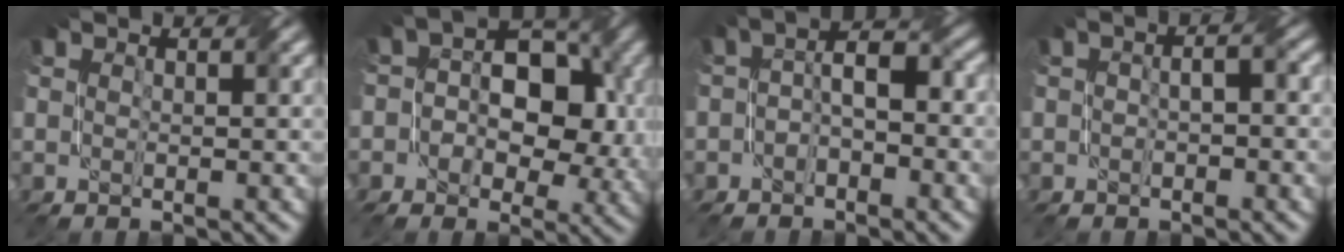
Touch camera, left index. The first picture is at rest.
{"total": 9.2, "force": [-0.2, 6.3, 6.7], "torque": [-0.077, 0.010, -0.011]}
{"total": 3.7, "force": [-1.4, 2.0, 2.8], "torque": [-0.046, 0.012, -0.035]}
{"total": 2.5, "force": [-1.1, 1.2, 1.9], "torque": [-0.025, 0.007, -0.015]}